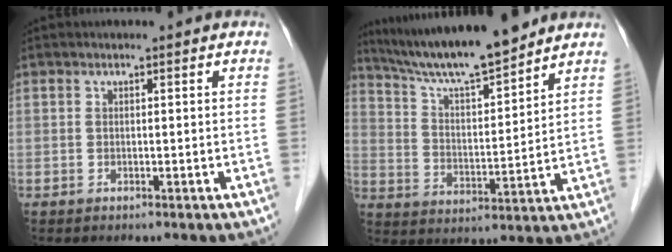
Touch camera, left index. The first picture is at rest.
{"total": 13.8, "force": [12.4, 0.3, 6.1], "torque": [-0.111, 0.004, 0.216]}